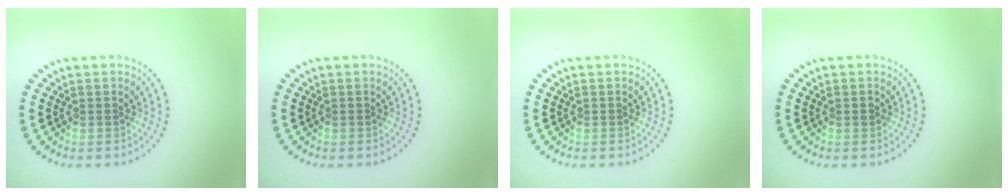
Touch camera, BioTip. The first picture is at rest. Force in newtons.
{"total": 0.0}
{"total": 0.0}
{"total": 0.6, "press": 0.6, "slide": 0.1}